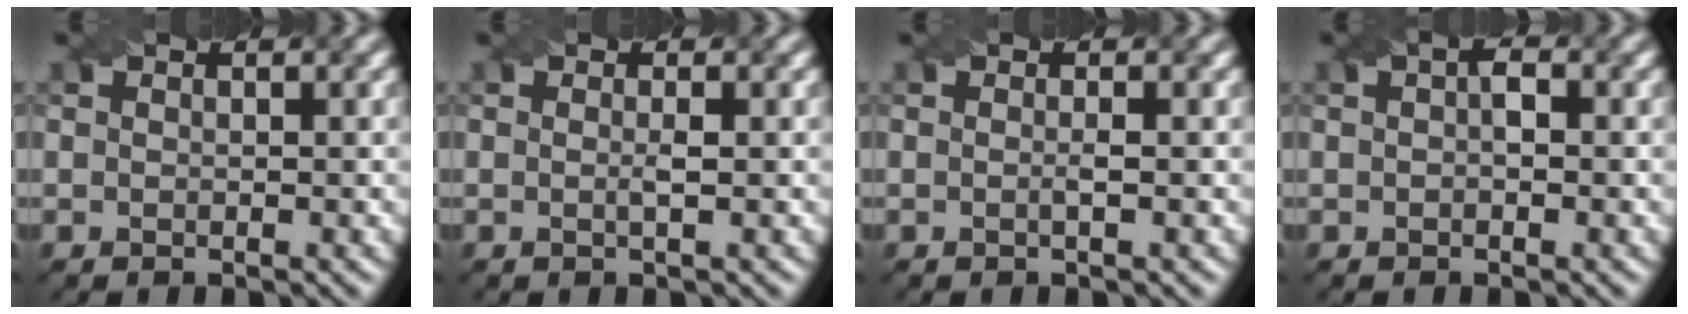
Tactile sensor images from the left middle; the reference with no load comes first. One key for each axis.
{"total": 1.1, "fx": -0.2, "fy": 0.1, "fz": 1.1, "tx": -0.021, "ty": -0.001, "tz": -0.005}
{"total": 0.8, "fx": -0.3, "fy": 0.0, "fz": 0.8, "tx": -0.017, "ty": -0.002, "tz": -0.005}
{"total": 1.3, "fx": 0.0, "fy": 0.6, "fz": 1.1, "tx": -0.021, "ty": 0.004, "tz": 0.000}